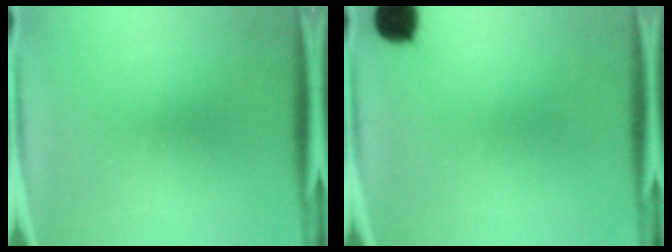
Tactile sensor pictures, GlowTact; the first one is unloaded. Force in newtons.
{"total": 5.1}